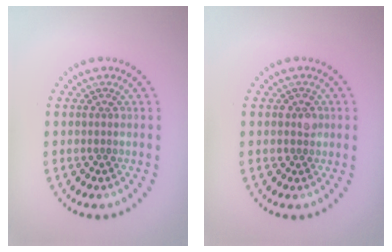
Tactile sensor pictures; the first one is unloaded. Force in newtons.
{"total": 1.3, "press": 1.2, "slide": 0.5}